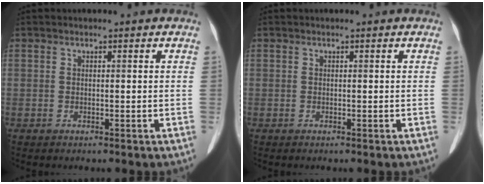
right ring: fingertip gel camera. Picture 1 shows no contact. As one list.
[{"total": 0.0}]